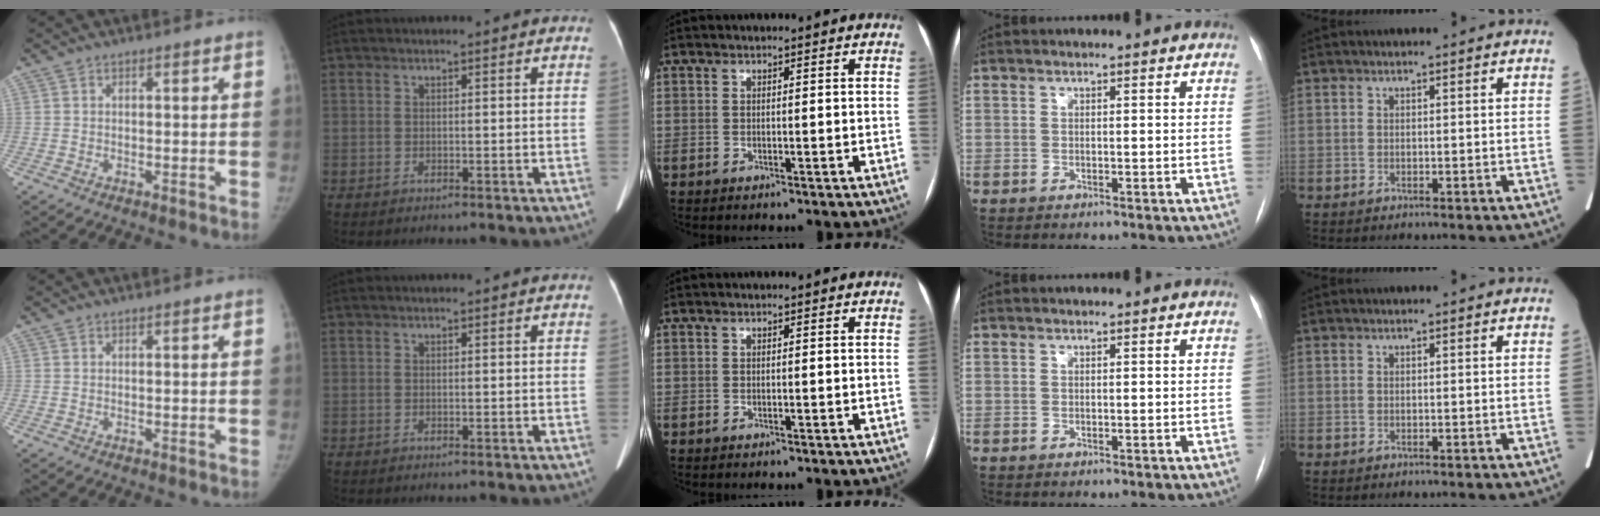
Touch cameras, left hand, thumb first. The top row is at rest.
{}